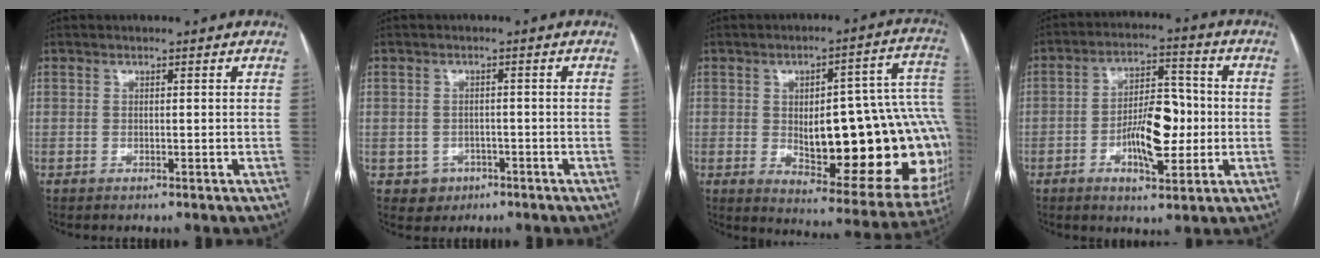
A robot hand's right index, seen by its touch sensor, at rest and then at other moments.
{"total": 3.1, "force": [-1.3, 2.8, 0.4], "torque": [0.001, 0.009, -0.011]}
{"total": 27.7, "force": [-2.3, 8.2, 26.4], "torque": [-0.249, 0.035, -0.004]}
{"total": 10.4, "force": [-2.0, 4.0, 9.4], "torque": [-0.161, 0.015, -0.029]}